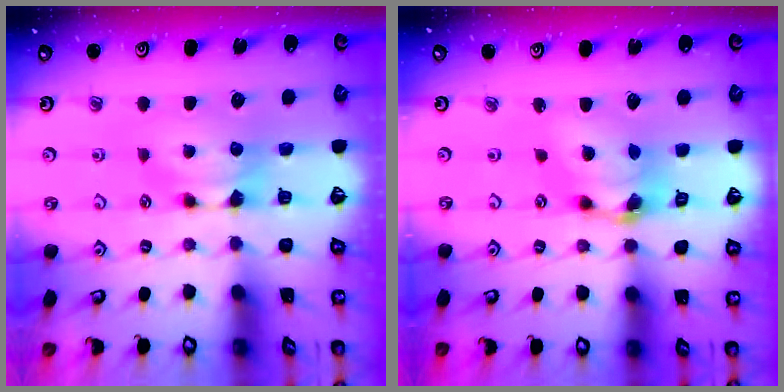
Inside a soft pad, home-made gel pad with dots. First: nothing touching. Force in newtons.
{"total": 7.1, "press": 6.7, "slide": 2.3}